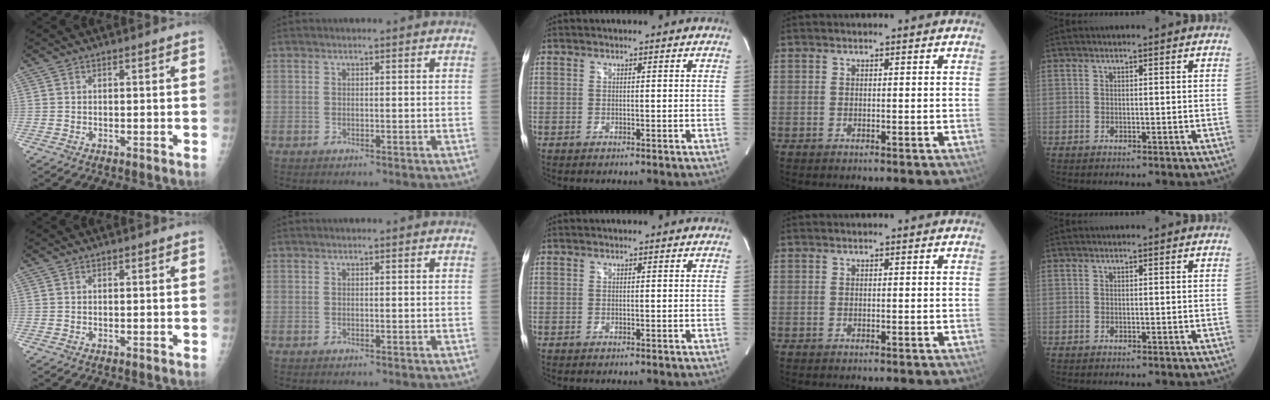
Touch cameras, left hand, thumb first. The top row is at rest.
{}